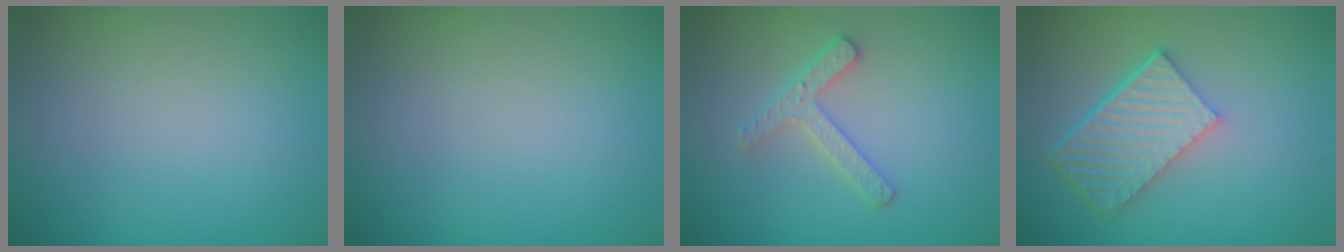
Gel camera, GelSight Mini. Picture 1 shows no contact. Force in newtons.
{"total": 0.0}
{"total": 2.4, "press": 2.4, "slide": 0.4}
{"total": 6.1, "press": 4.2, "slide": 4.4}